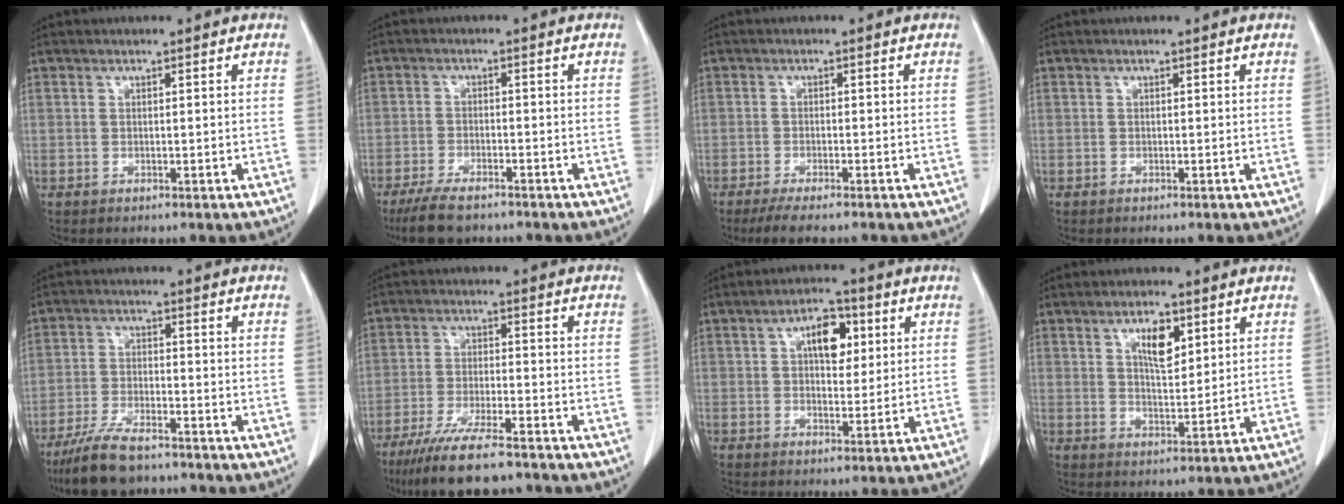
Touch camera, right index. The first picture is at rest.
{"total": 7.0, "force": [-5.6, 1.8, 3.7], "torque": [-0.068, -0.015, -0.097]}
{"total": 5.7, "force": [-4.6, 0.7, 3.3], "torque": [-0.049, -0.012, -0.073]}
{"total": 0.0}
{"total": 9.6, "force": [-7.6, 2.4, 5.3], "torque": [-0.103, -0.023, -0.136]}
{"total": 12.1, "force": [-9.6, 1.8, 7.1], "torque": [-0.121, -0.029, -0.159]}
{"total": 6.6, "force": [2.1, 3.3, 5.3], "torque": [-0.085, 0.015, 0.035]}
{"total": 5.5, "force": [2.6, 1.9, 4.5], "torque": [-0.080, -0.002, 0.048]}